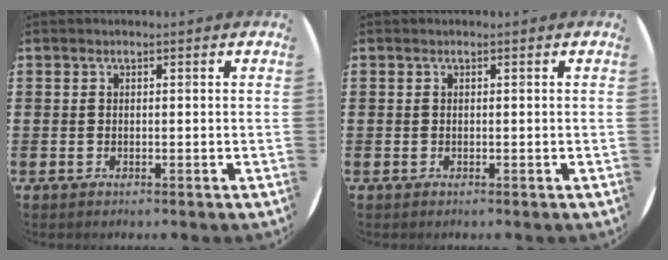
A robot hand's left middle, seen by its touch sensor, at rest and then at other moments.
{"total": 0.0}